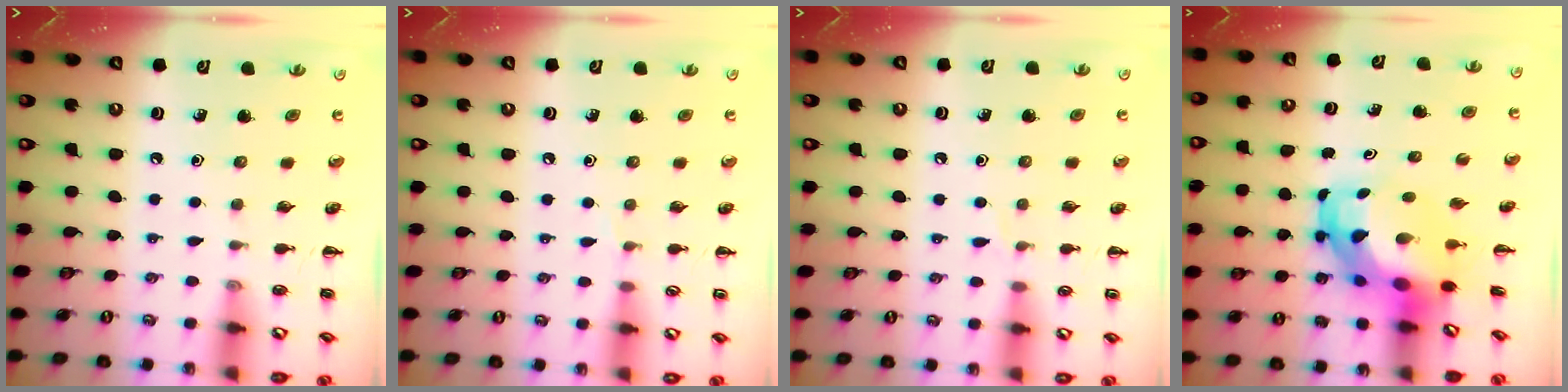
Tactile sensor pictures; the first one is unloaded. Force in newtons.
{"total": 3.1, "press": 2.9, "slide": 1.1}
{"total": 2.7, "press": 2.5, "slide": 1.0}
{"total": 6.0, "press": 5.8, "slide": 1.7}